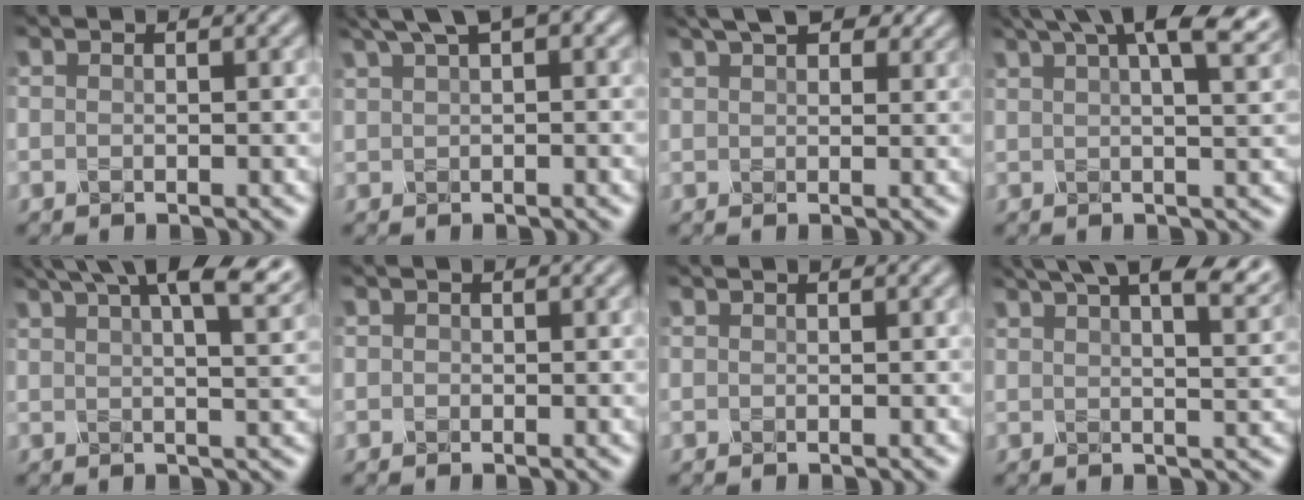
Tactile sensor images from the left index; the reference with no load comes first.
{"total": 3.5, "force": [2.2, 0.3, 2.7], "torque": [-0.032, 0.012, 0.040]}
{"total": 4.3, "force": [3.0, 1.5, 2.6], "torque": [-0.034, 0.021, 0.038]}
{"total": 9.1, "force": [5.3, 2.4, 7.0], "torque": [-0.064, 0.042, 0.057]}
{"total": 10.1, "force": [6.2, 2.8, 7.5], "torque": [-0.074, 0.047, 0.069]}
{"total": 0.8, "force": [-0.2, -0.3, -0.7], "torque": [0.002, -0.002, 0.005]}
{"total": 0.5, "force": [0.0, -0.2, -0.5], "torque": [0.007, -0.001, 0.003]}
{"total": 11.1, "force": [7.1, 3.6, 7.6], "torque": [-0.077, 0.053, 0.080]}